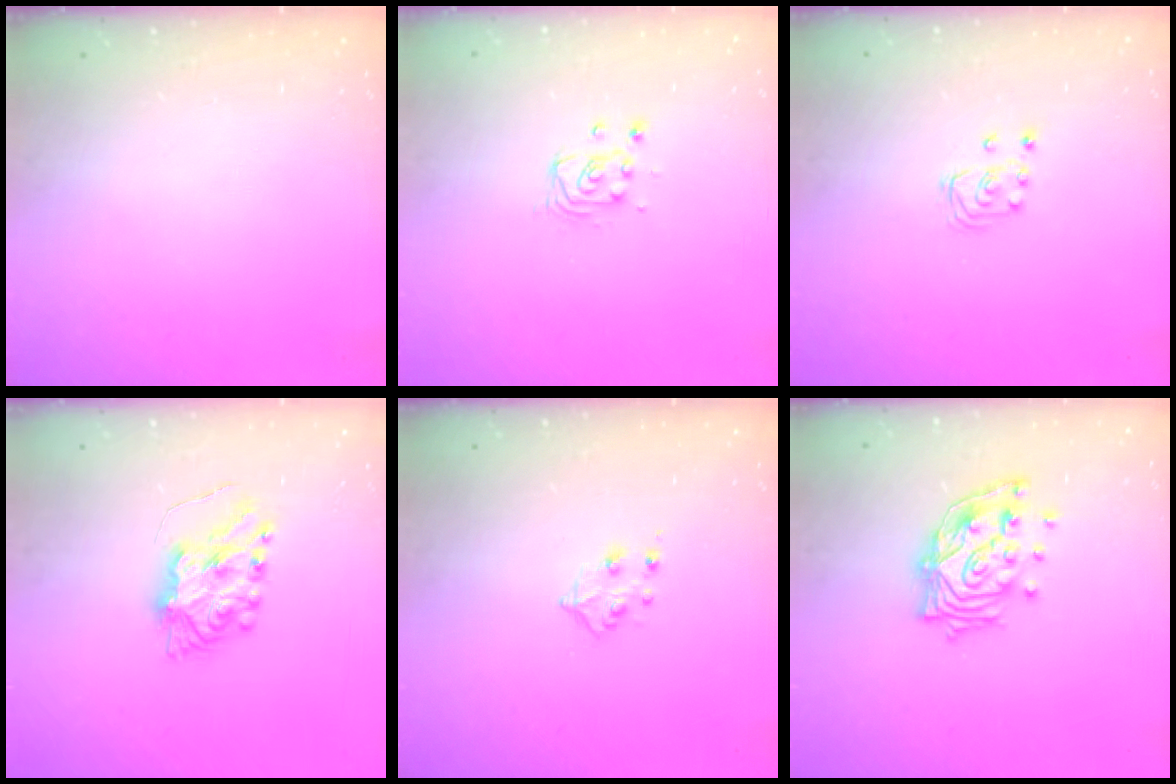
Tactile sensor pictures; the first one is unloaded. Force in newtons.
{"total": 3.7, "press": 3.7, "slide": 0.3}
{"total": 3.5, "press": 3.5, "slide": 0.4}
{"total": 8.1, "press": 8.1, "slide": 0.6}
{"total": 4.4, "press": 4.4, "slide": 0.6}
{"total": 14.2, "press": 14.1, "slide": 1.9}